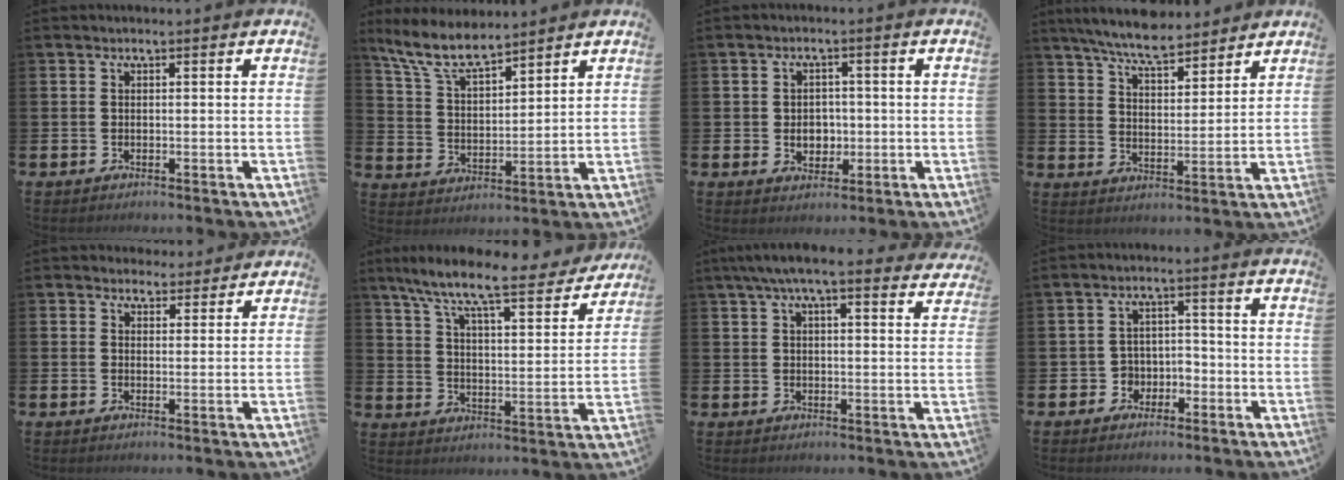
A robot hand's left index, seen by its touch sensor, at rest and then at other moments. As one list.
[{"total": 8.0, "force": [7.0, 1.7, 3.4], "torque": [-0.095, -0.027, 0.127]}, {"total": 3.2, "force": [-0.4, 2.8, 1.6], "torque": [-0.022, 0.001, -0.016]}, {"total": 7.5, "force": [7.0, 1.2, 2.5], "torque": [-0.067, -0.030, 0.126]}, {"total": 3.3, "force": [3.0, 1.3, -0.1], "torque": [0.005, -0.012, 0.055]}, {"total": 9.4, "force": [8.3, 1.1, 4.3], "torque": [-0.112, -0.057, 0.136]}, {"total": 6.5, "force": [5.7, 0.9, 3.0], "torque": [-0.059, -0.015, 0.101]}, {"total": 3.2, "force": [-1.9, 2.6, 0.2], "torque": [-0.024, 0.008, -0.044]}]